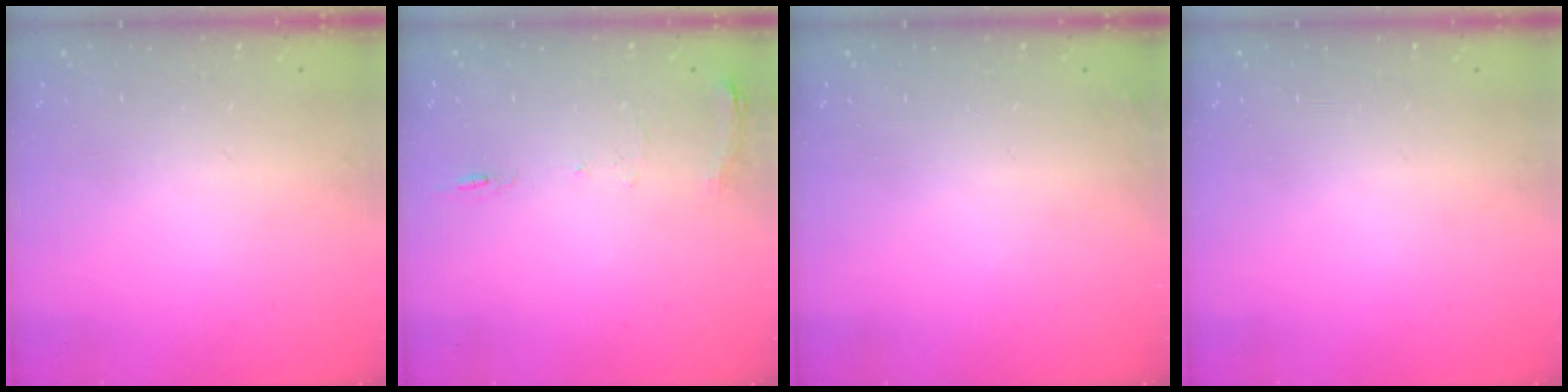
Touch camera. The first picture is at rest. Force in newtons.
{"total": 7.4, "press": 7.4, "slide": 0.8}
{"total": 2.3, "press": 2.2, "slide": 0.8}
{"total": 0.0}